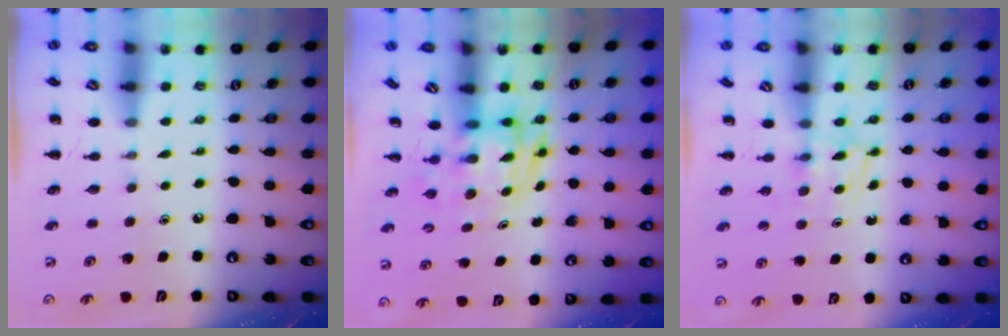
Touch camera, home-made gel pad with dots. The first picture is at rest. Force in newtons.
{"total": 3.4, "press": 3.4, "slide": 0.7}
{"total": 2.8, "press": 2.5, "slide": 1.4}